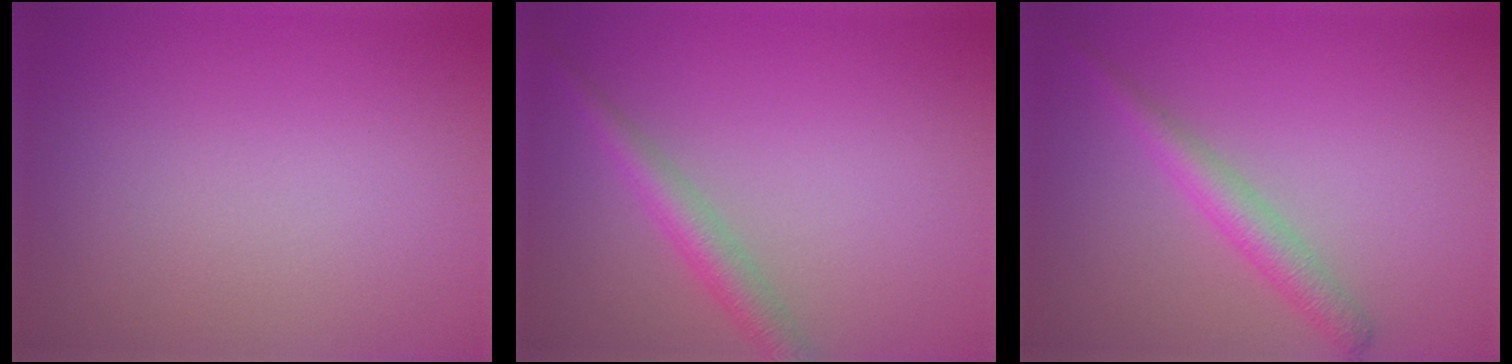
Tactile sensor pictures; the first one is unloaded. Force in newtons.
{"total": 2.7, "press": 2.7, "slide": 0.1}
{"total": 2.7, "press": 2.7, "slide": 0.1}